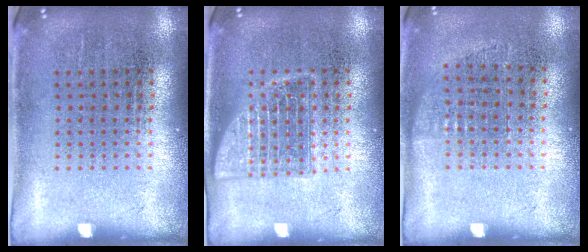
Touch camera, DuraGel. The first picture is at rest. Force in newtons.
{"total": 2.5, "press": 2.5, "slide": 0.4}
{"total": 0.6, "press": 0.5, "slide": 0.3}